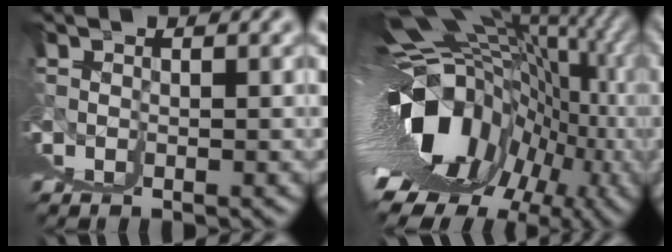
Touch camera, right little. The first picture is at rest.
{"total": 17.2, "force": [0.6, 5.8, 16.1], "torque": [-0.176, 0.018, 0.021]}